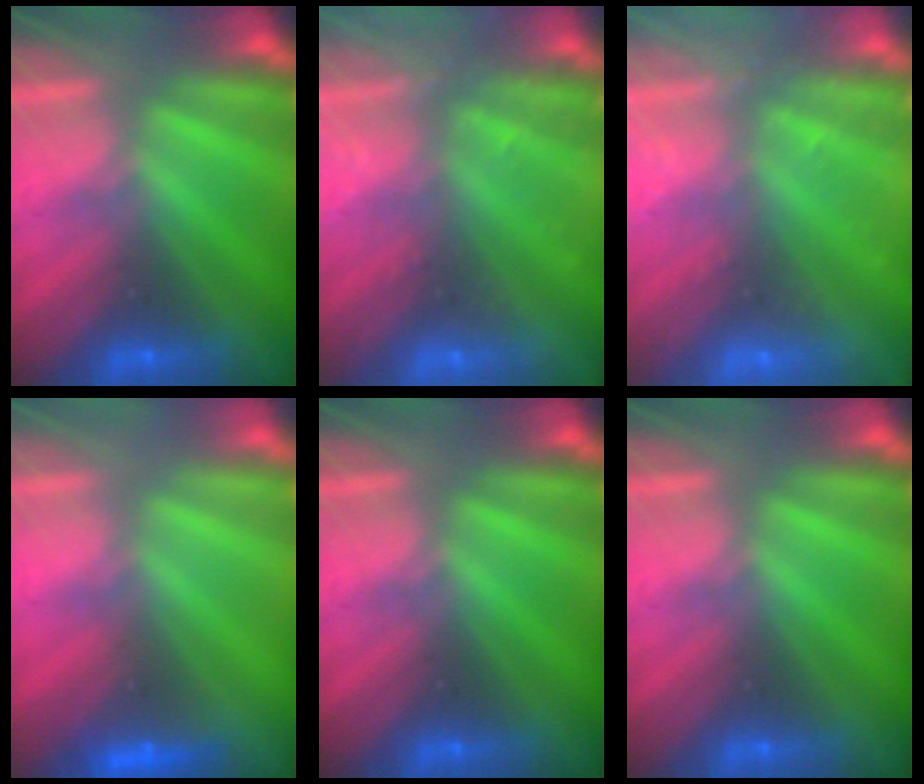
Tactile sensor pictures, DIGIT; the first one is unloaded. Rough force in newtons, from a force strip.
{"total": 2.6}
{"total": 2.6}
{"total": 2.4}
{"total": 0.0}
{"total": 0.0}